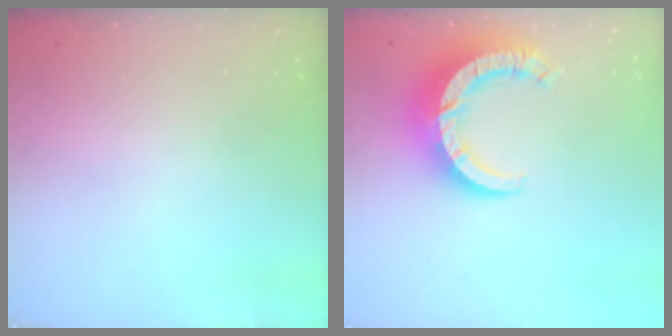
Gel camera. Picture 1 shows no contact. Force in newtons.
{"total": 11.6, "press": 11.5, "slide": 1.3}